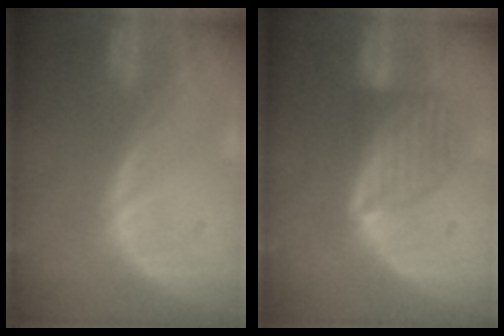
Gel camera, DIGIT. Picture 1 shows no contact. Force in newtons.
{"total": 6.0, "press": 6.0, "slide": 0.7}